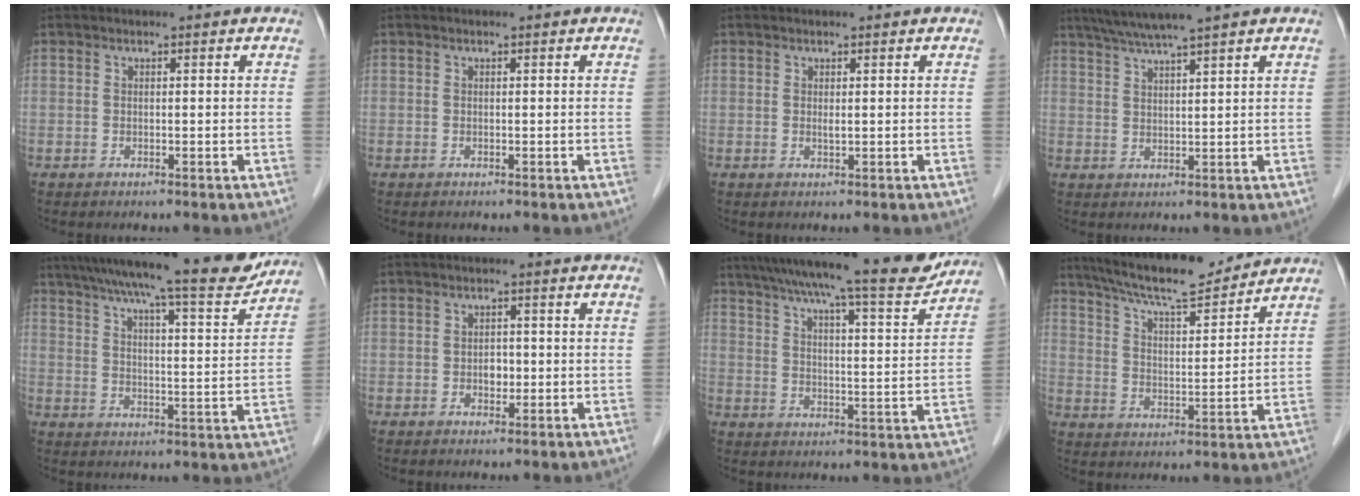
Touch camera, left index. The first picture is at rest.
{"total": 0.0}
{"total": 0.7, "force": [0.2, 0.1, 0.6], "torque": [-0.016, -0.002, 0.004]}
{"total": 6.8, "force": [5.5, -1.1, 3.8], "torque": [-0.067, 0.019, 0.097]}
{"total": 18.2, "force": [15.9, 0.8, 8.9], "torque": [-0.133, -0.008, 0.222]}
{"total": 1.9, "force": [-0.4, 1.3, 1.3], "torque": [-0.019, 0.003, -0.005]}
{"total": 18.8, "force": [16.4, 0.9, 9.1], "torque": [-0.141, -0.009, 0.230]}
{"total": 14.7, "force": [13.2, 1.5, 6.1], "torque": [-0.112, 0.006, 0.214]}